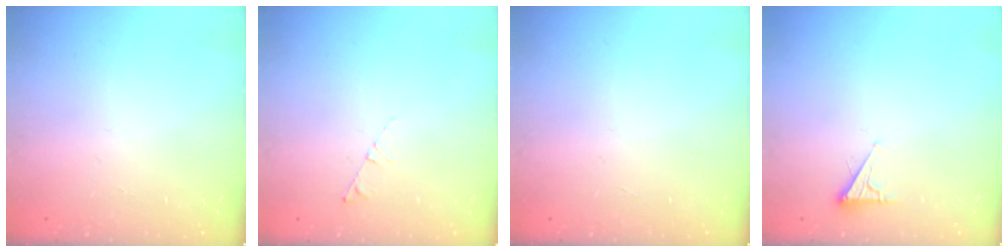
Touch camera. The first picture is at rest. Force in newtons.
{"total": 2.7, "press": 2.6, "slide": 0.3}
{"total": 0.0}
{"total": 2.5, "press": 2.5, "slide": 0.5}